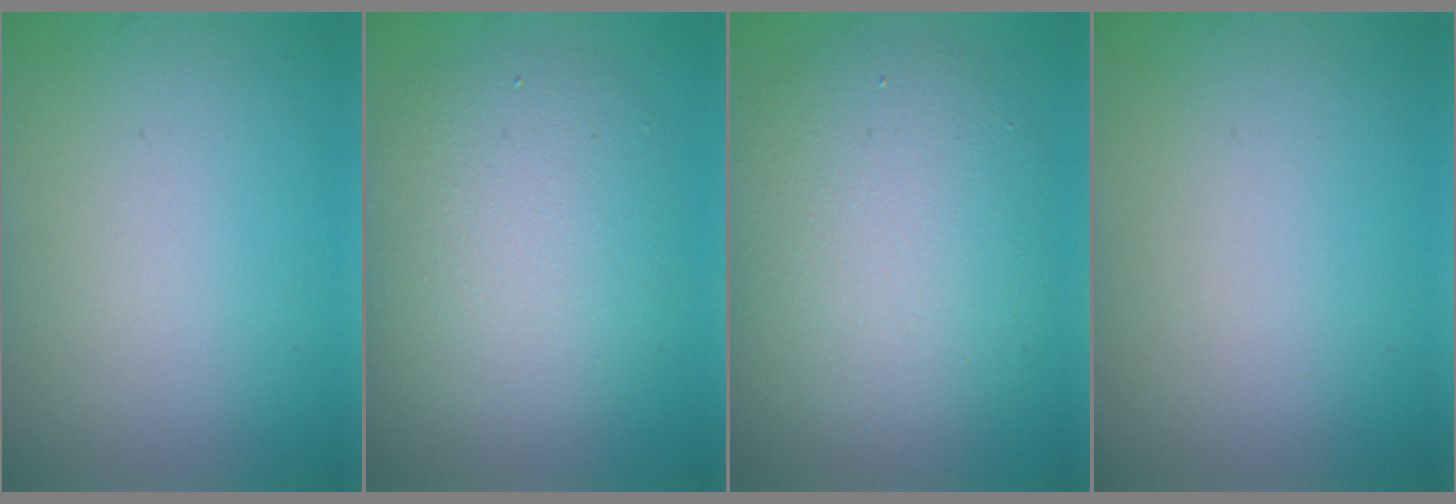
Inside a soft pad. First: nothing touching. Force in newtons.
{"total": 6.5, "press": 6.5, "slide": 0.5}
{"total": 8.7, "press": 8.6, "slide": 0.8}
{"total": 0.0}